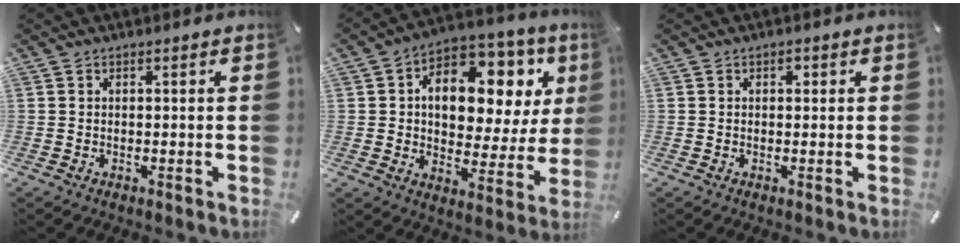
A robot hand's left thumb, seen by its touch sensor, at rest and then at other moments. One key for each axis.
{"total": 15.2, "fx": 5.5, "fy": 9.5, "fz": 10.5, "tx": -0.163, "ty": -0.034, "tz": 0.094}
{"total": 1.0, "fx": 0.3, "fy": 0.9, "fz": 0.5, "tx": -0.003, "ty": 0.002, "tz": 0.002}